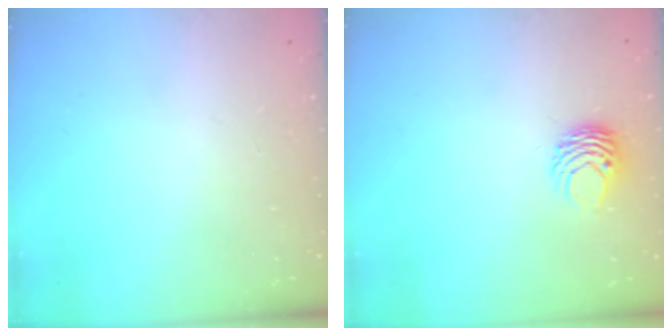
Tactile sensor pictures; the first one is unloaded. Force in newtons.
{"total": 5.5, "press": 5.4, "slide": 0.5}